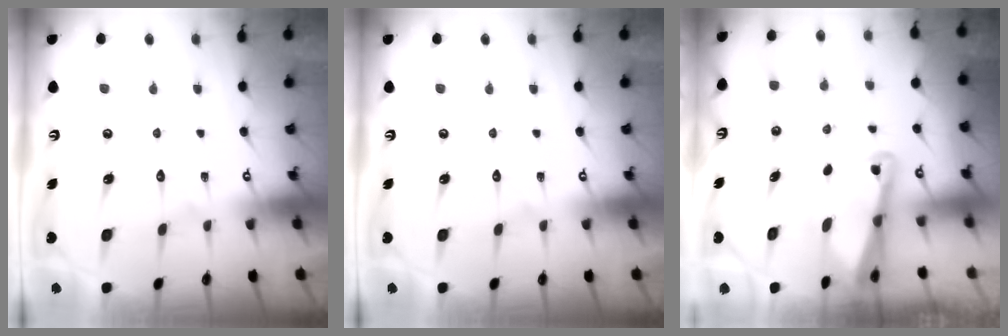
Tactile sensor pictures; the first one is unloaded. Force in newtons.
{"total": 0.0}
{"total": 2.5, "press": 2.5, "slide": 0.4}